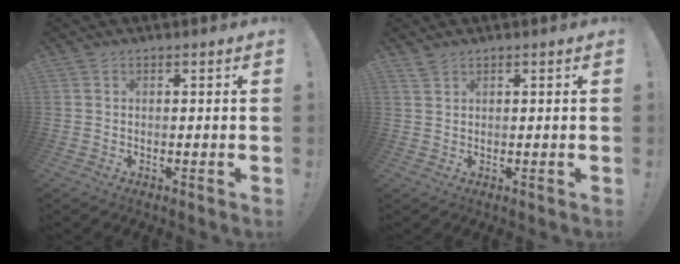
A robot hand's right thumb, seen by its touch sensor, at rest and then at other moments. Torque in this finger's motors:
{"motor_torque": [-0.44, 0.56, -0.15, 0.41, -0.06]}